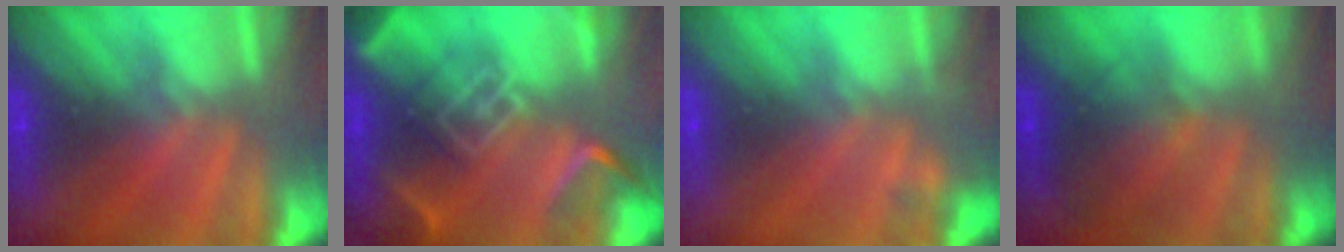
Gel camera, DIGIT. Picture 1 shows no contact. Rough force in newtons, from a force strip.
{"total": 7.2}
{"total": 2.2}
{"total": 2.0}